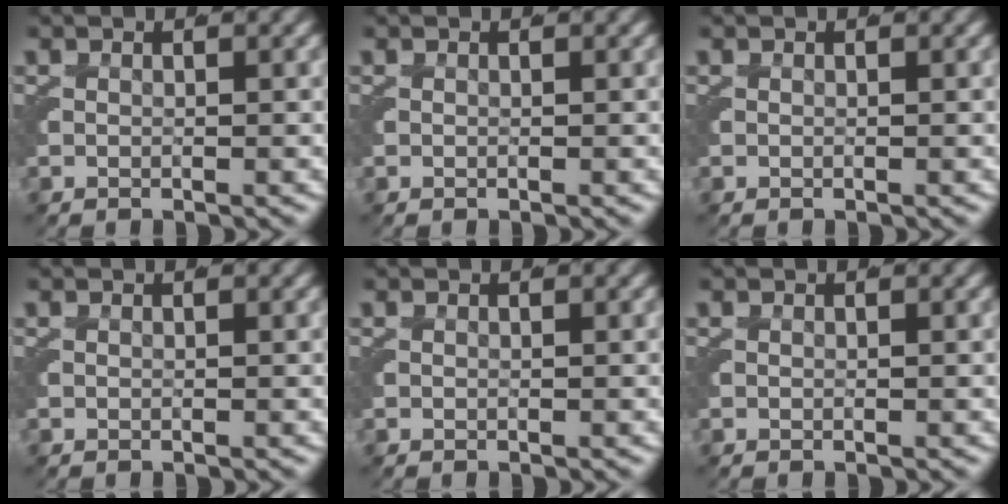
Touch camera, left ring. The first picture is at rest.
{"total": 0.0}
{"total": 0.0}
{"total": 0.0}
{"total": 0.0}
{"total": 0.0}